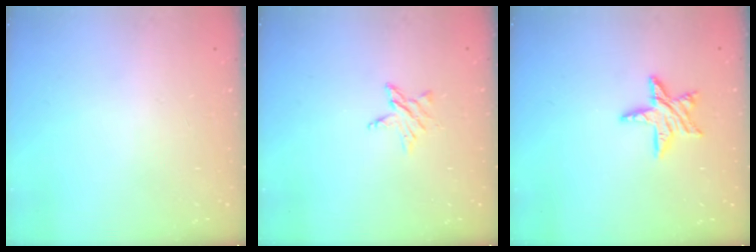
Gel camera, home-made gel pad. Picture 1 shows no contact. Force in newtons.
{"total": 5.0, "press": 5.0, "slide": 0.6}
{"total": 10.6, "press": 10.6, "slide": 0.8}